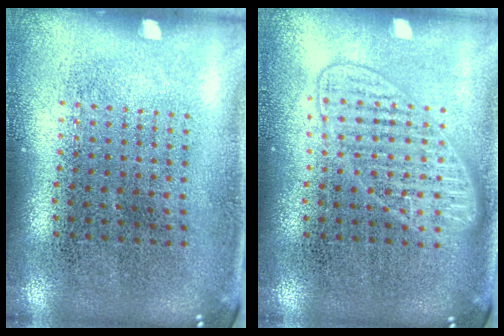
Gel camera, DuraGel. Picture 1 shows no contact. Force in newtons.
{"total": 2.5, "press": 2.4, "slide": 0.4}